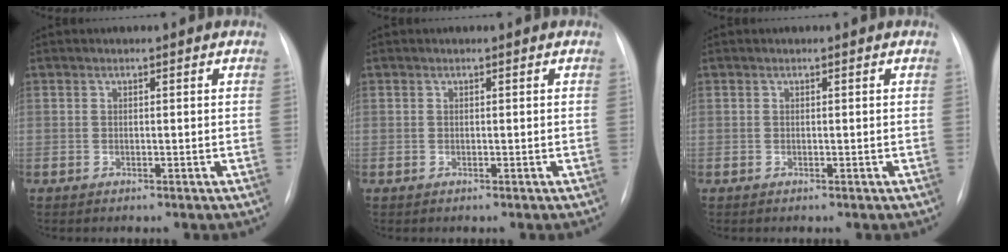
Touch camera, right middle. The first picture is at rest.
{"total": 0.0}
{"total": 0.0}